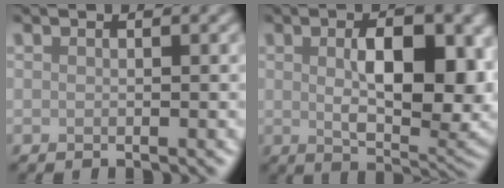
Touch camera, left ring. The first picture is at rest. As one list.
[{"total": 10.6, "force": [1.0, 5.1, 9.2], "torque": [-0.130, -0.007, 0.026]}]